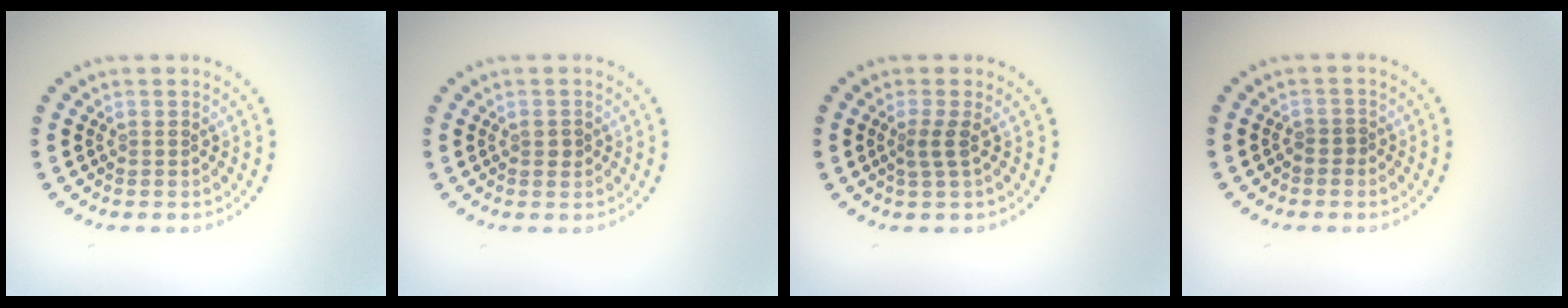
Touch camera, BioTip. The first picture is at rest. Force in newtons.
{"total": 1.0, "press": 1.0, "slide": 0.1}
{"total": 1.7, "press": 1.1, "slide": 1.2}
{"total": 0.7, "press": 0.4, "slide": 0.6}